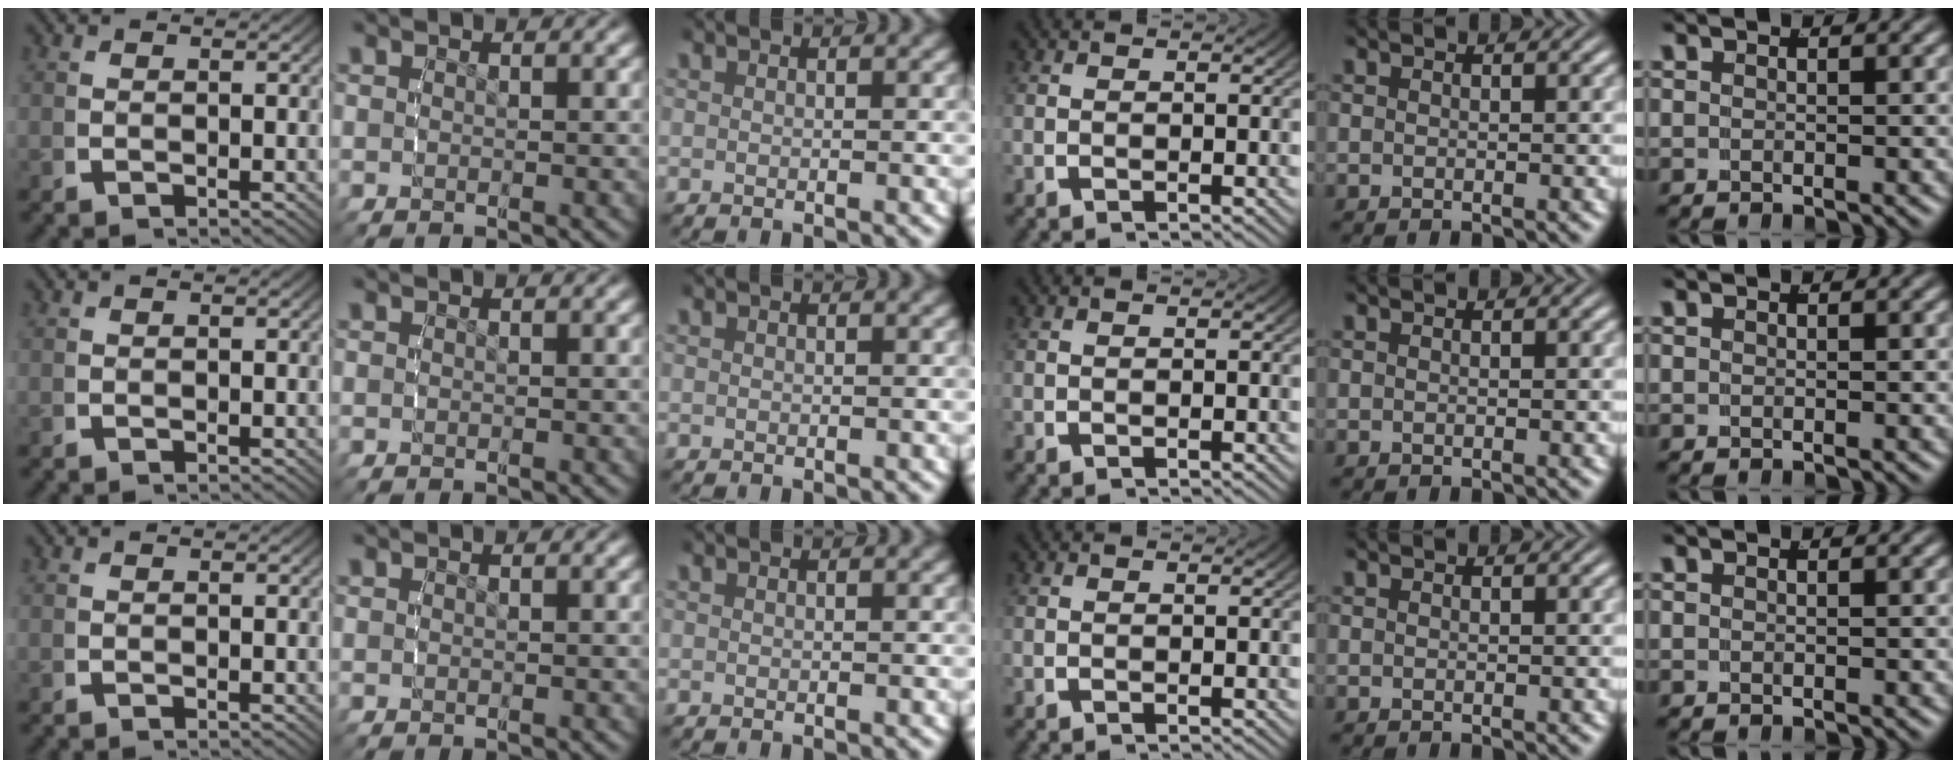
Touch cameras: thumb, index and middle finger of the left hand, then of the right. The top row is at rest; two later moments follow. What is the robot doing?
{"motion": "reach", "object": "paper towel"}